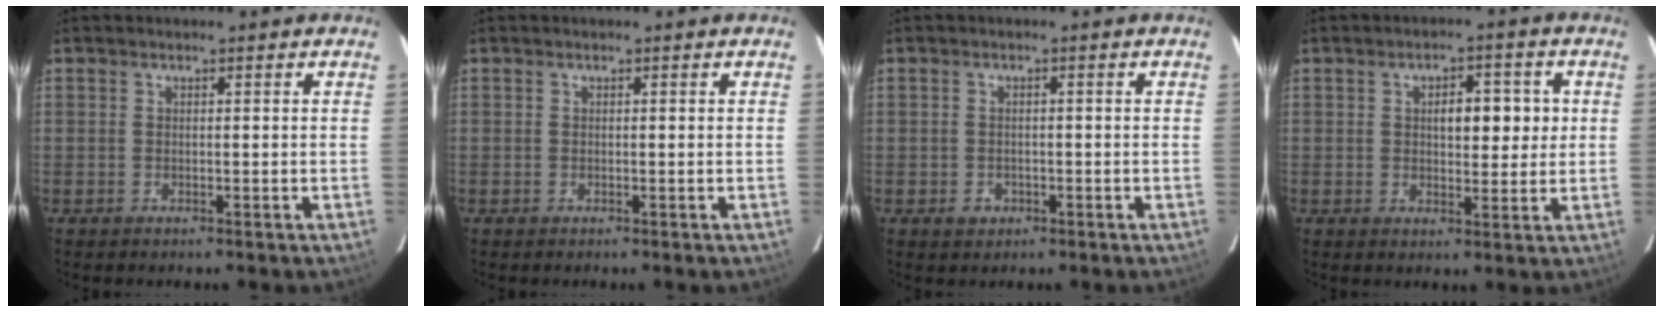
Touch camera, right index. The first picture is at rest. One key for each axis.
{"total": 0.0}
{"total": 2.5, "fx": -1.0, "fy": 2.2, "fz": 0.7, "tx": -0.013, "ty": 0.002, "tz": -0.011}
{"total": 6.2, "fx": 1.1, "fy": 3.2, "fz": 5.1, "tx": -0.079, "ty": 0.015, "tz": 0.020}